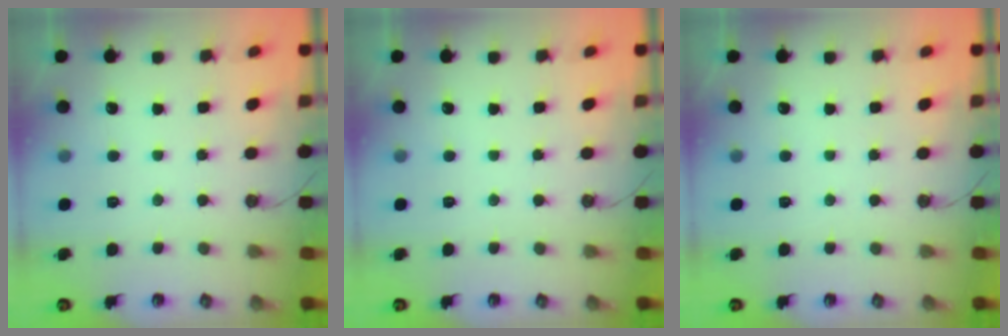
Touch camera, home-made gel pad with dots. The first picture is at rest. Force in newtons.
{"total": 0.0}
{"total": 0.0}